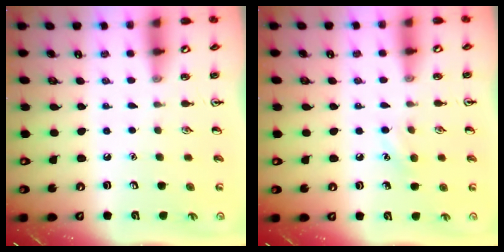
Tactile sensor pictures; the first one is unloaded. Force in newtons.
{"total": 6.4, "press": 6.2, "slide": 1.9}